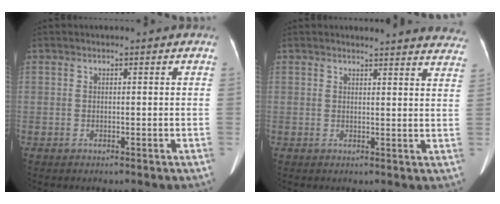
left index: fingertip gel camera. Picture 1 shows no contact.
{"total": 16.8, "force": [16.3, 1.6, 3.8], "torque": [-0.026, -0.065, 0.161]}